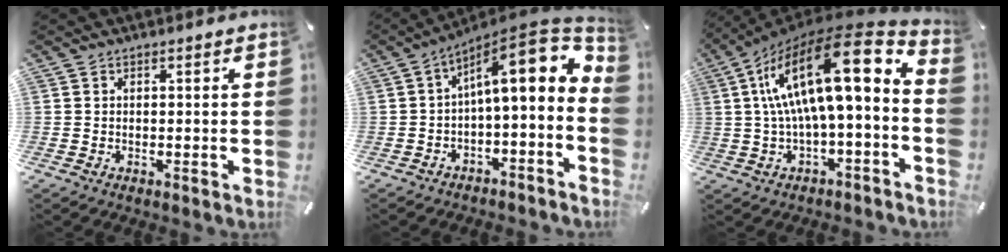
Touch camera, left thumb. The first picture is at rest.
{"total": 12.3, "force": [4.3, 3.7, 10.9], "torque": [-0.152, -0.044, 0.065]}
{"total": 21.1, "force": [4.1, 7.5, 19.3], "torque": [-0.328, -0.029, 0.062]}